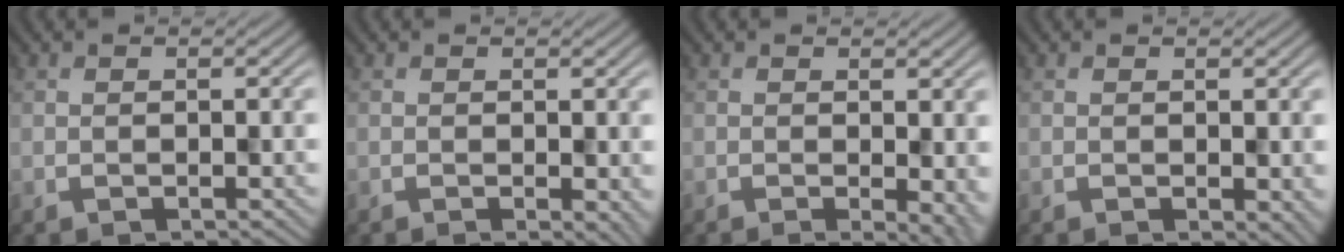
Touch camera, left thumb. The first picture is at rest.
{"total": 2.0, "force": [-0.6, 0.6, 1.8], "torque": [-0.027, -0.003, 0.000]}
{"total": 3.8, "force": [-1.2, 1.1, 3.4], "torque": [-0.045, -0.009, -0.001]}
{"total": 1.8, "force": [-0.5, 0.8, 1.5], "torque": [-0.020, -0.004, 0.002]}